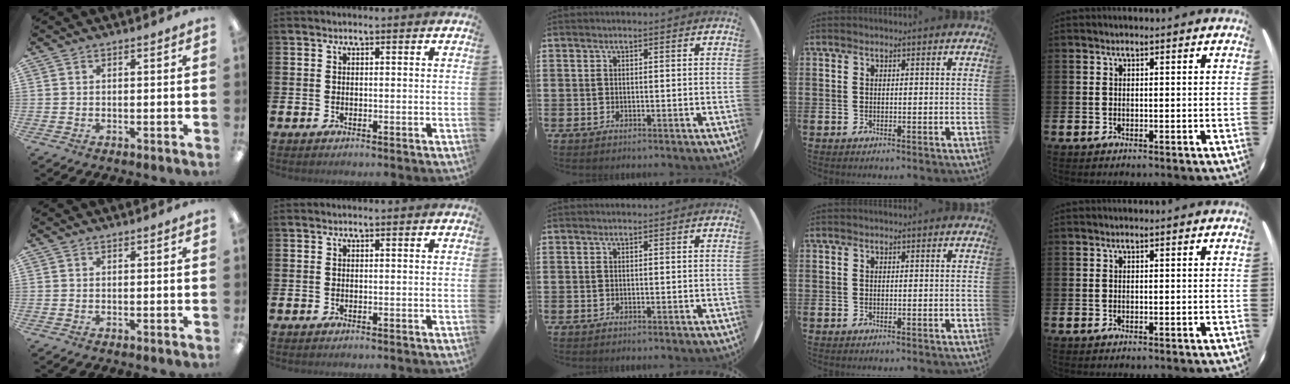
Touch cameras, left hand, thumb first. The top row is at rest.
{}